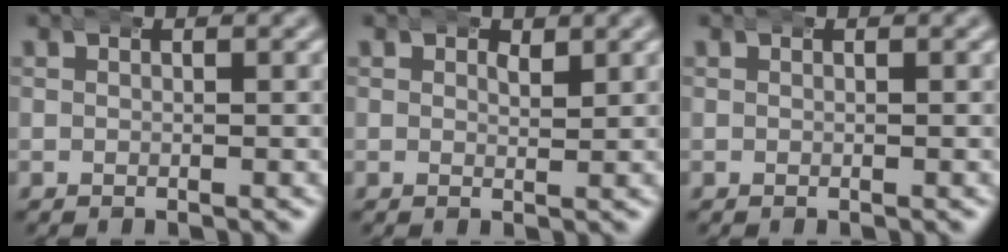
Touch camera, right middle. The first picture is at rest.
{"total": 1.0, "force": [0.7, 0.4, 0.5], "torque": [-0.005, -0.001, 0.010]}
{"total": 0.0}